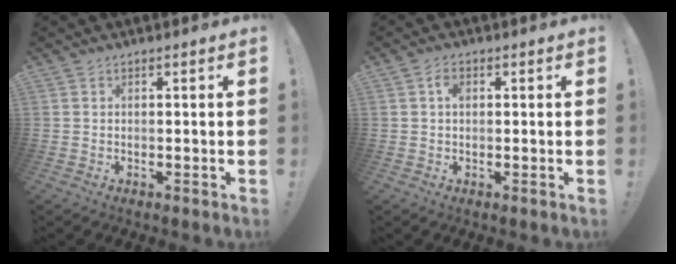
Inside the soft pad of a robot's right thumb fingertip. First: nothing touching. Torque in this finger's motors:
{"motor_torque": [0.03, 0.03, 0.12, -0.07, 0.01]}